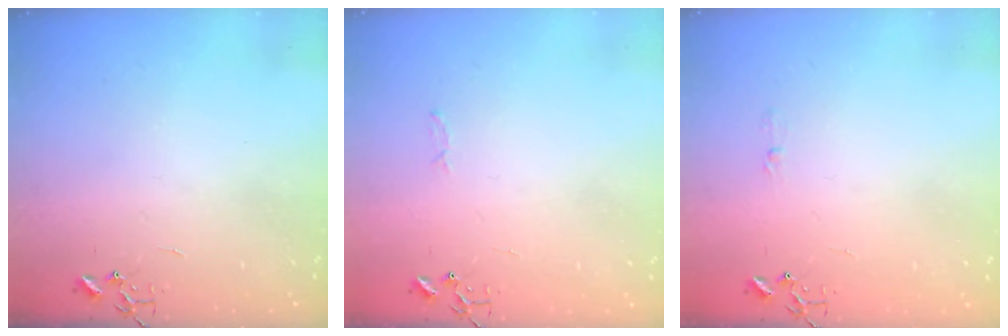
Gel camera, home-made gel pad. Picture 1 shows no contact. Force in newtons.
{"total": 2.8, "press": 2.8, "slide": 0.4}
{"total": 3.3, "press": 3.2, "slide": 0.4}